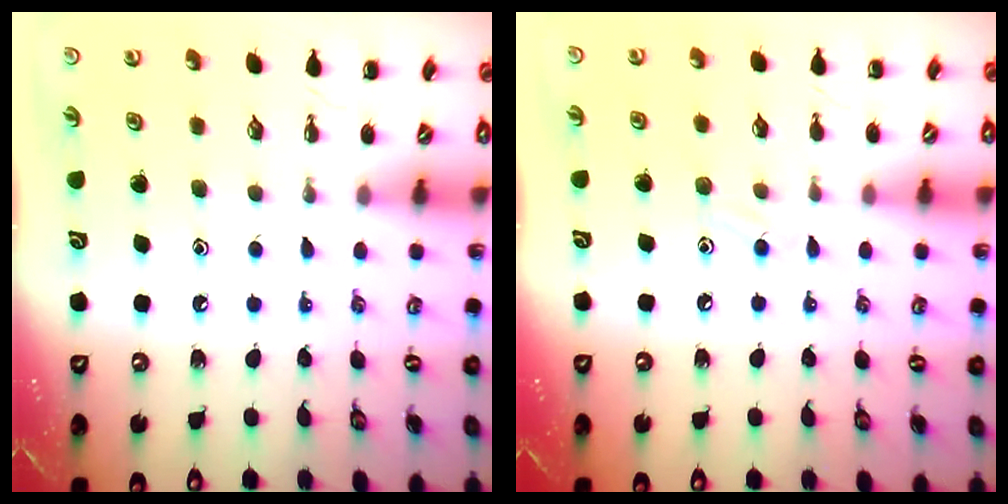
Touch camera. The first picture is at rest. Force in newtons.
{"total": 6.1, "press": 5.7, "slide": 2.0}